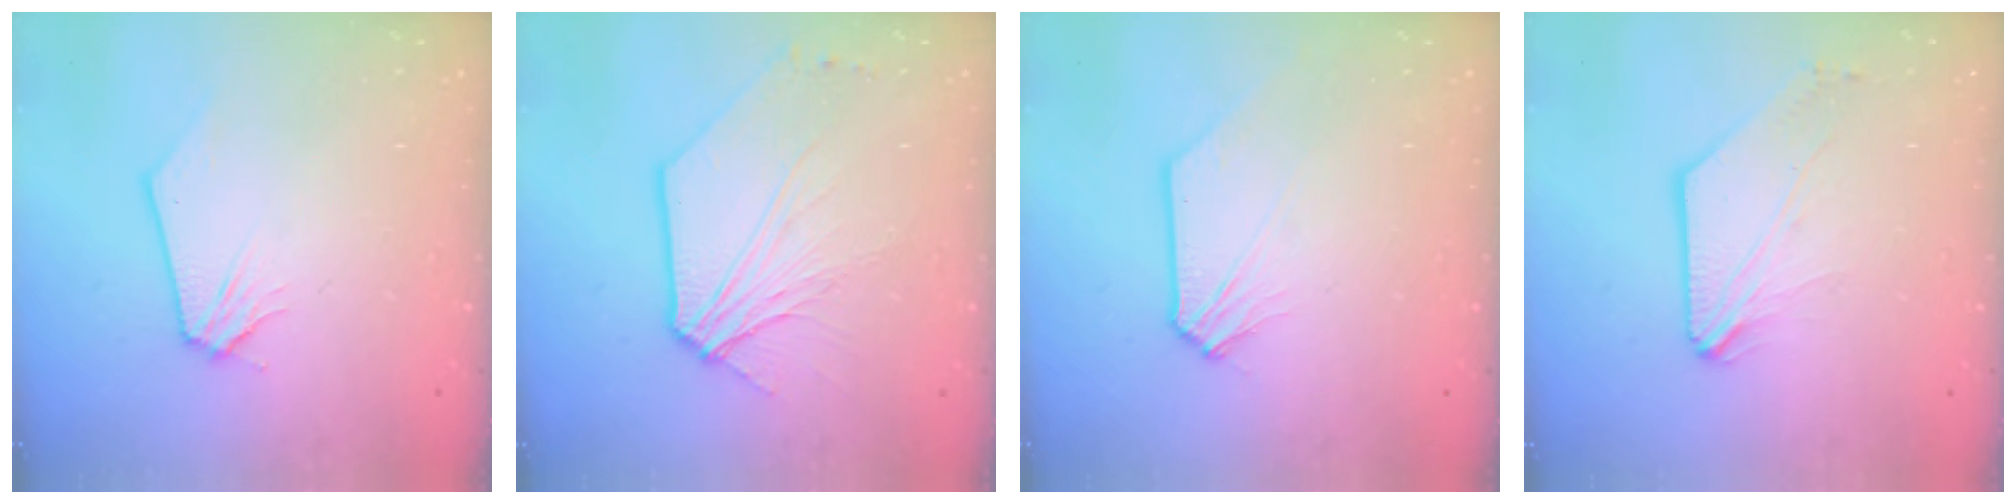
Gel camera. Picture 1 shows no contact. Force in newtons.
{"total": 10.0, "press": 9.9, "slide": 1.1}
{"total": 0.7, "press": 0.7, "slide": 0.1}
{"total": 1.3, "press": 1.3, "slide": 0.3}